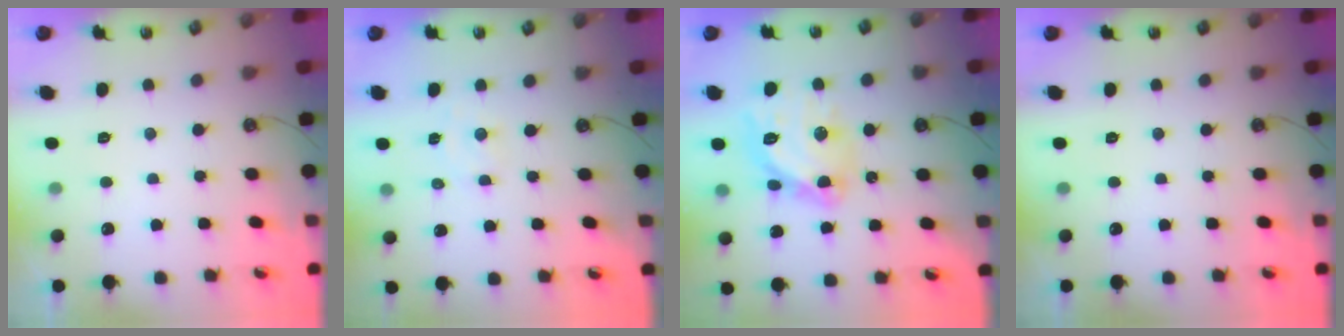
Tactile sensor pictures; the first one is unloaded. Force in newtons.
{"total": 5.6, "press": 5.5, "slide": 0.4}
{"total": 15.2, "press": 15.1, "slide": 1.5}
{"total": 0.0}